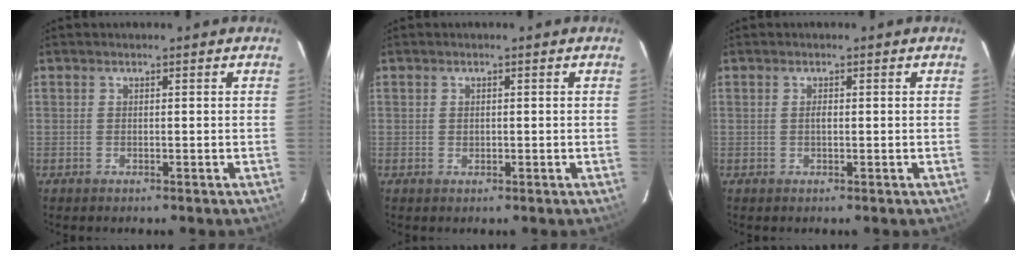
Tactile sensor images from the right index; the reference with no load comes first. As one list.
[{"total": 0.6, "force": [0.0, 0.6, 0.2], "torque": [0.000, 0.001, 0.002]}, {"total": 0.8, "force": [0.0, 0.4, 0.7], "torque": [-0.013, 0.001, -0.001]}]